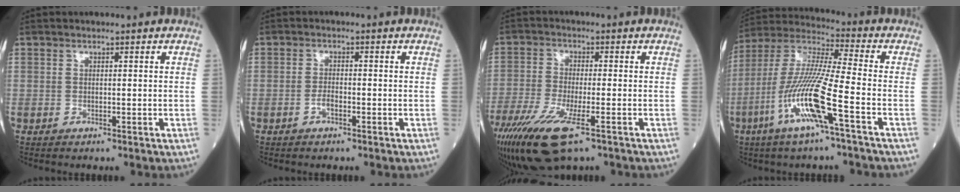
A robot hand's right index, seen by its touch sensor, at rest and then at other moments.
{"total": 1.7, "force": [-0.8, 0.5, 1.4], "torque": [-0.025, 0.002, -0.016]}
{"total": 13.9, "force": [-8.3, 3.3, 10.6], "torque": [-0.225, -0.042, -0.147]}
{"total": 14.4, "force": [-5.6, -0.1, 13.3], "torque": [-0.282, -0.008, -0.116]}